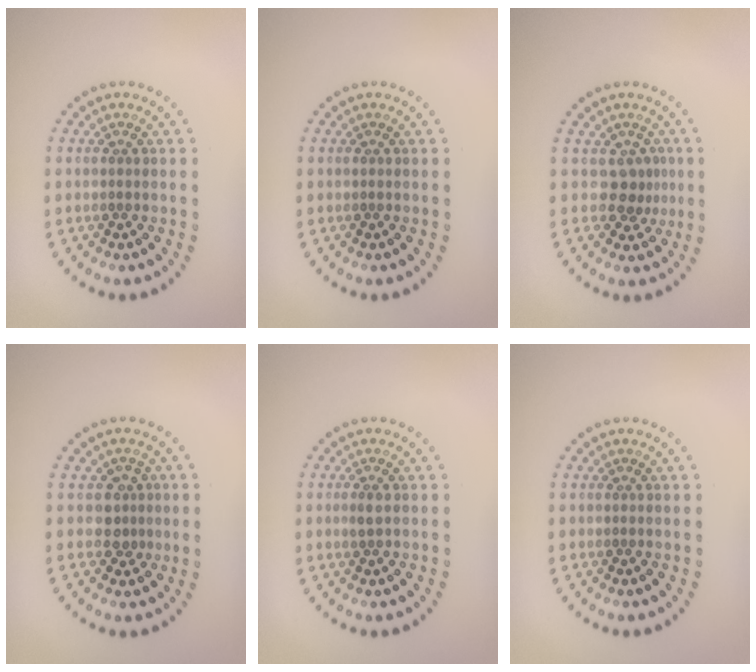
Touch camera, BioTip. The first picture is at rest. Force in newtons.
{"total": 0.0}
{"total": 2.3, "press": 1.6, "slide": 1.6}
{"total": 2.1, "press": 1.7, "slide": 1.2}
{"total": 1.1, "press": 1.1, "slide": 0.2}
{"total": 0.0}